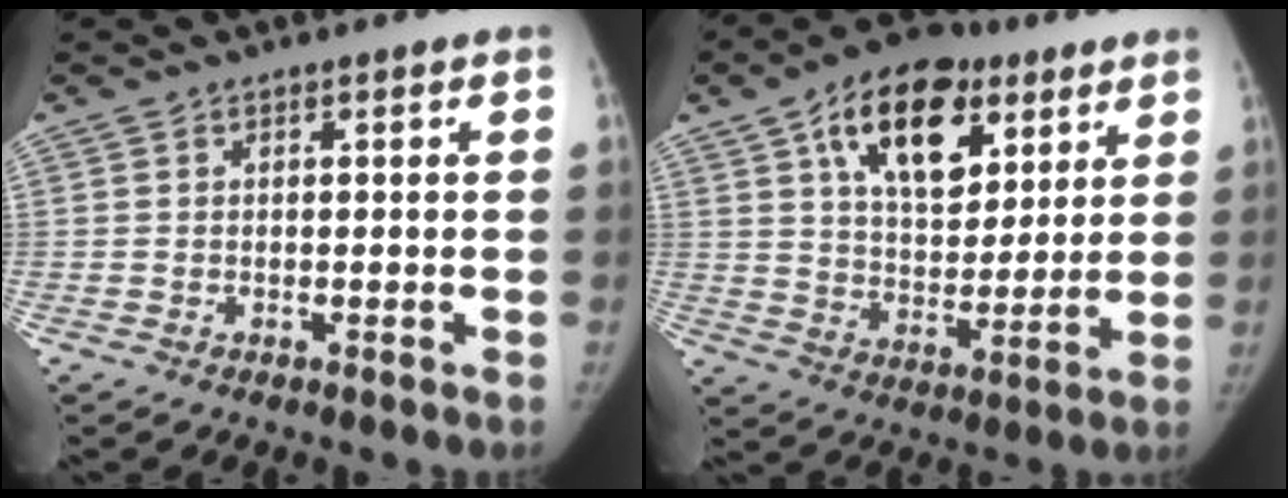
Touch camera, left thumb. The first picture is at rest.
{"total": 19.0, "force": [9.0, 11.0, 12.5], "torque": [-0.149, -0.026, 0.146]}